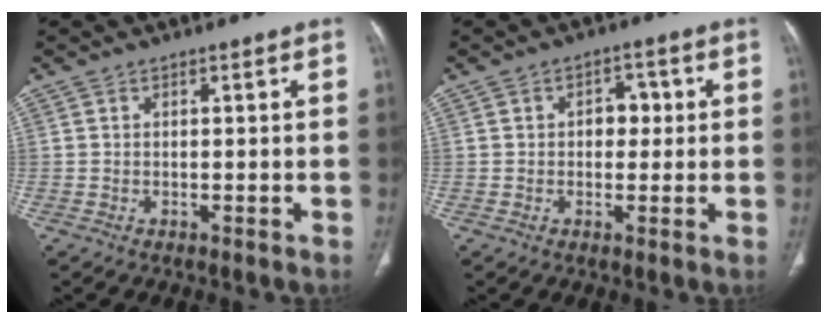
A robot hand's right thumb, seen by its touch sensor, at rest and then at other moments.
{"total": 4.1, "force": [0.4, 3.0, 2.7], "torque": [-0.014, 0.008, 0.002]}